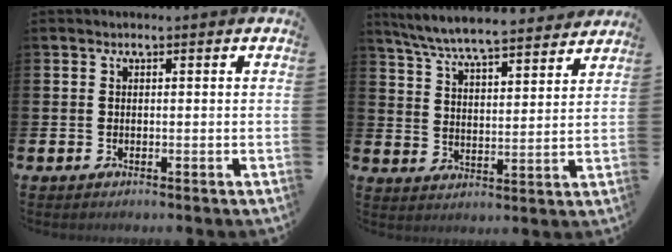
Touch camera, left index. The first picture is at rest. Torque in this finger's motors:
{"motor_torque": [0.99, -1.15, 0.59, 0.21]}